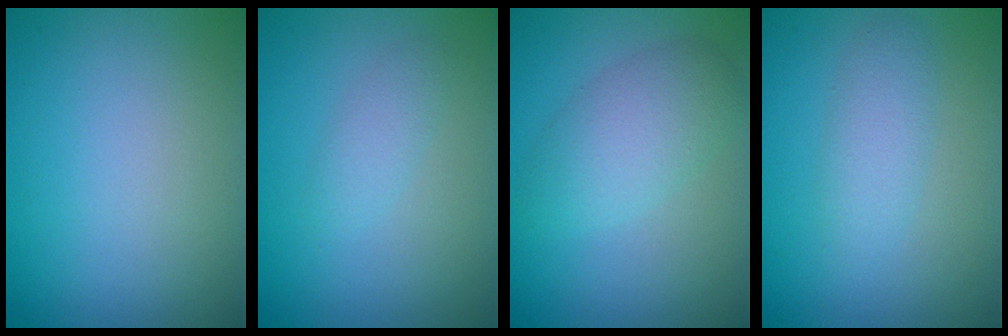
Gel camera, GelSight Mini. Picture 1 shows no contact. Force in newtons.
{"total": 1.3, "press": 1.3, "slide": 0.1}
{"total": 3.6, "press": 3.6, "slide": 0.2}
{"total": 2.1, "press": 2.1, "slide": 0.1}